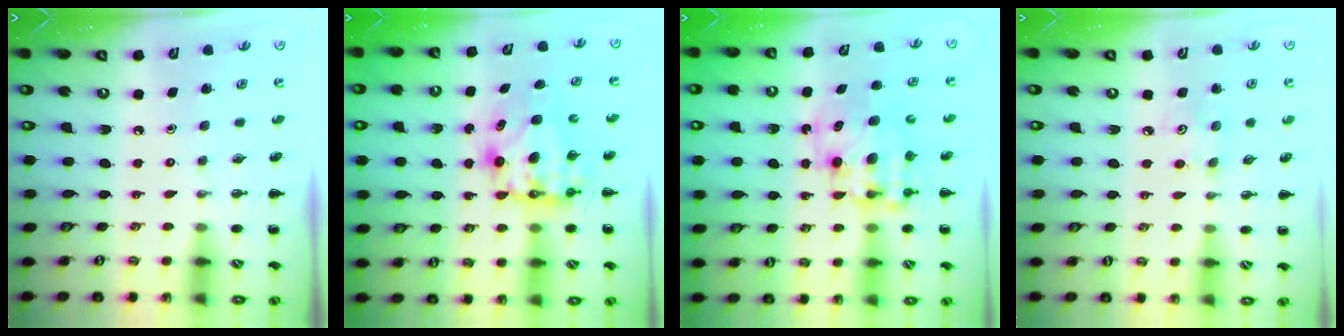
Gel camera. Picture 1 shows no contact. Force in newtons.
{"total": 7.7, "press": 7.4, "slide": 2.0}
{"total": 11.1, "press": 10.7, "slide": 2.8}
{"total": 3.8, "press": 3.7, "slide": 0.8}